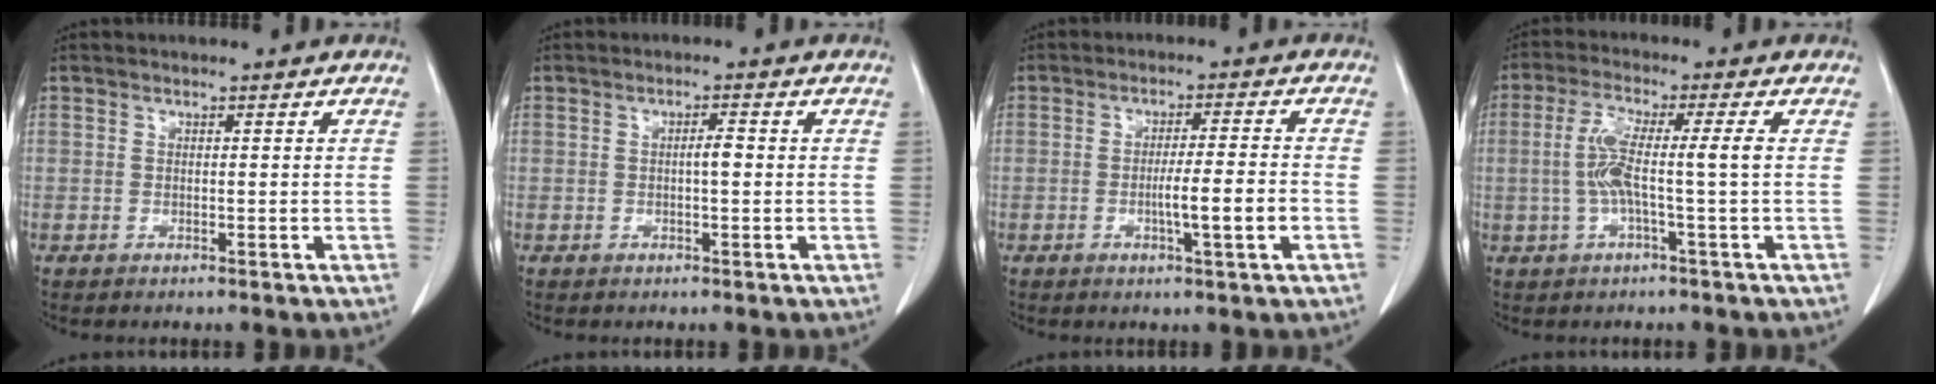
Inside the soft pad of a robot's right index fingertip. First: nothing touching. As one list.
[{"total": 1.7, "force": [-0.1, 0.3, 1.7], "torque": [-0.028, 0.004, -0.001]}, {"total": 6.0, "force": [-1.7, -0.2, 5.7], "torque": [-0.091, -0.004, -0.026]}, {"total": 6.4, "force": [-0.4, -0.1, 6.4], "torque": [-0.134, 0.013, -0.008]}]